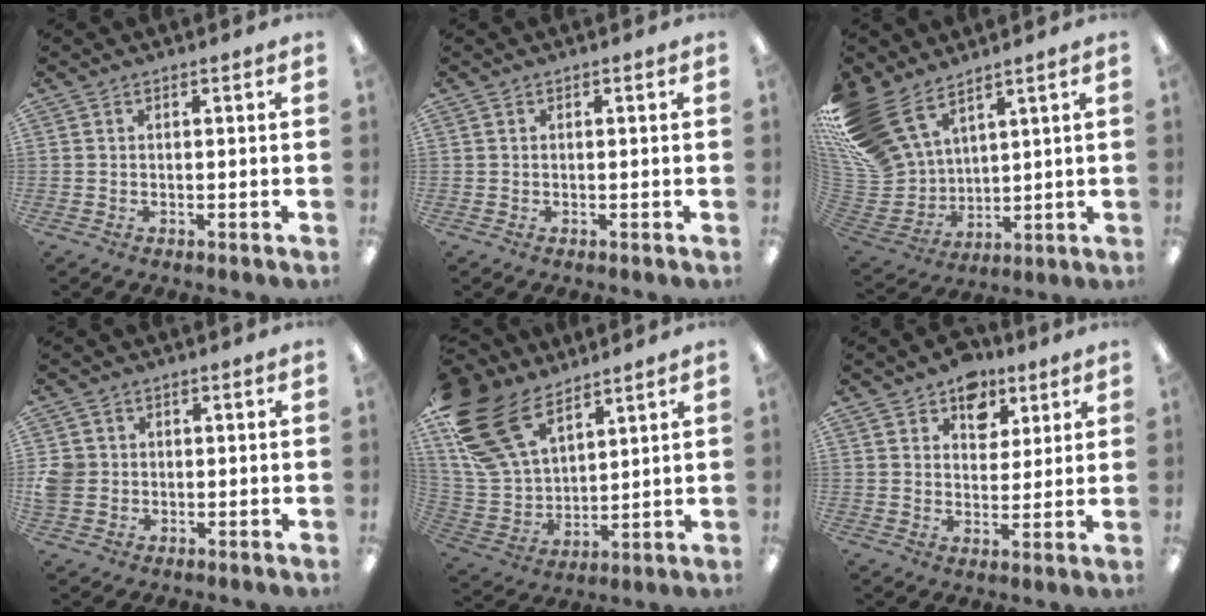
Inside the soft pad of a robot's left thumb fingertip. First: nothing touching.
{"total": 0.0}
{"total": 19.1, "force": [12.5, 11.2, 9.1], "torque": [-0.225, -0.071, 0.241]}
{"total": 4.6, "force": [0.0, 4.4, 1.4], "torque": [-0.030, 0.006, 0.000]}
{"total": 22.0, "force": [13.5, 12.4, 12.1], "torque": [-0.283, -0.058, 0.256]}
{"total": 8.3, "force": [5.5, 5.9, 2.1], "torque": [-0.024, -0.034, 0.099]}